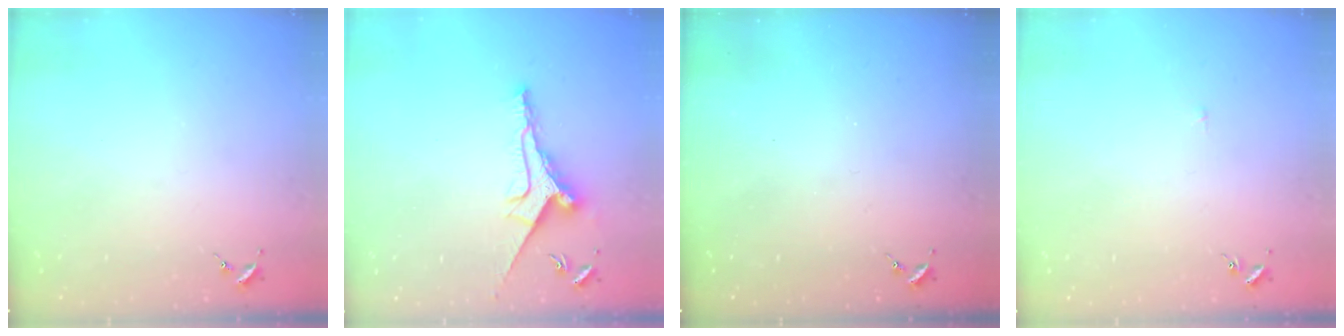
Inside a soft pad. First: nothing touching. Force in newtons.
{"total": 9.6, "press": 9.6, "slide": 1.0}
{"total": 0.0}
{"total": 1.8, "press": 1.8, "slide": 0.3}